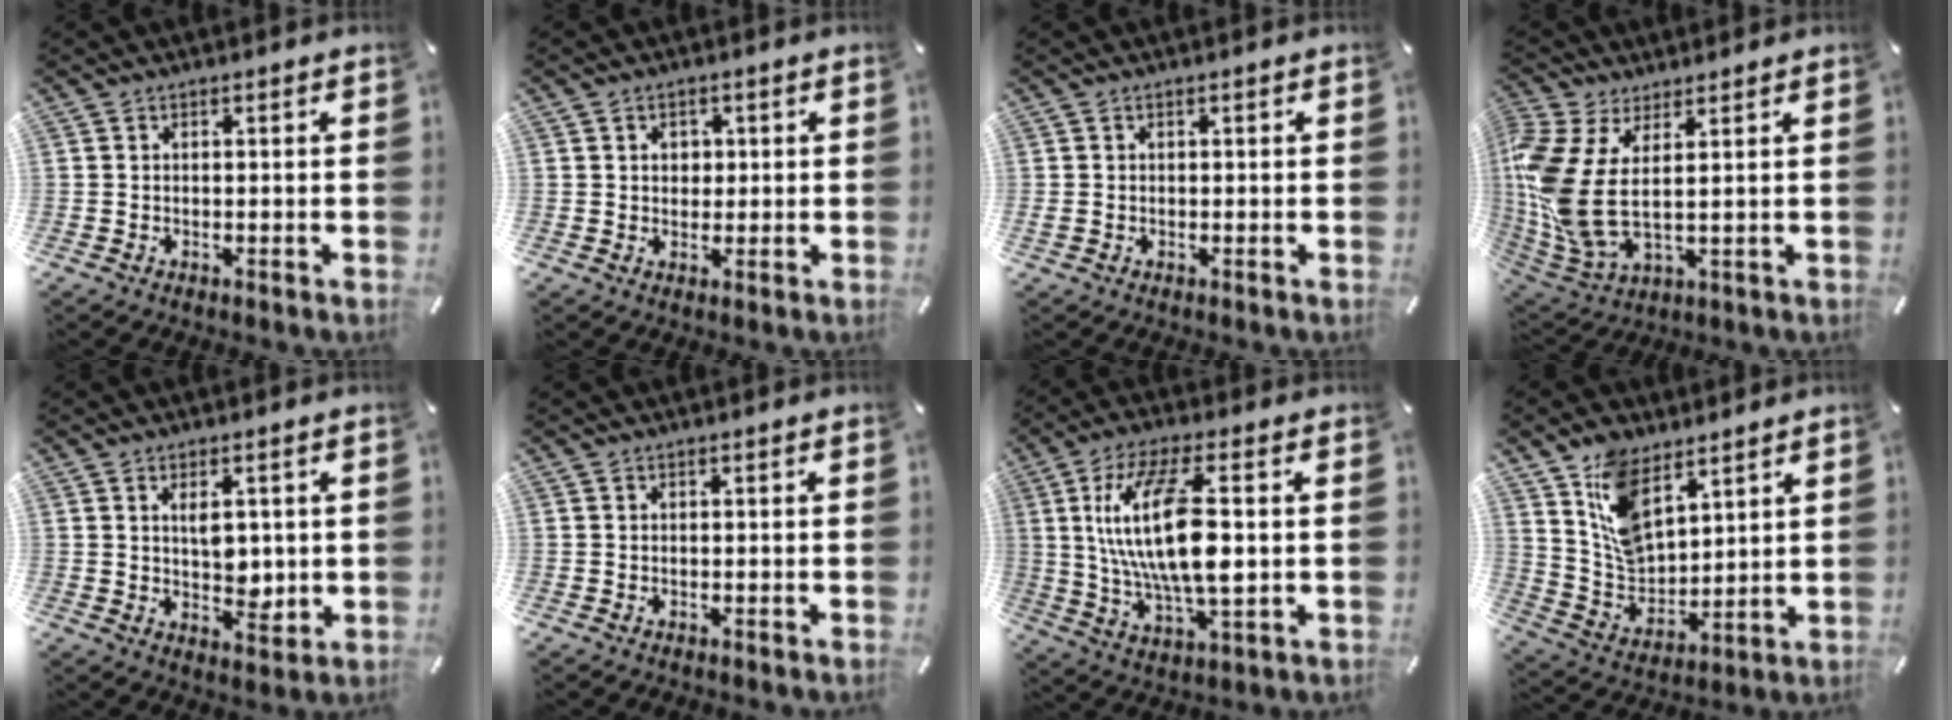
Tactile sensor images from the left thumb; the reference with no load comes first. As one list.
[{"total": 3.1, "force": [0.6, 2.6, 1.6], "torque": [-0.012, -0.003, 0.002]}, {"total": 1.0, "force": [-0.1, 0.7, 0.7], "torque": [-0.014, 0.003, -0.003]}, {"total": 11.1, "force": [2.1, 5.2, 9.6], "torque": [-0.245, -0.046, 0.034]}, {"total": 6.5, "force": [1.3, 3.9, 5.0], "torque": [-0.059, -0.010, 0.017]}, {"total": 0.0}, {"total": 17.3, "force": [2.7, 6.3, 15.9], "torque": [-0.343, -0.010, 0.036]}, {"total": 12.1, "force": [7.4, 7.1, 6.4], "torque": [-0.144, -0.034, 0.147]}]